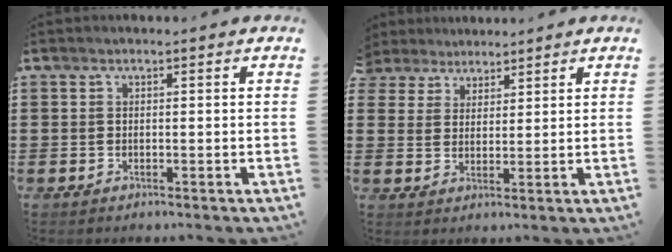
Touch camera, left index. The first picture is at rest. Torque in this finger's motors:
{"motor_torque": [2.14, 0.00, 1.05, 0.21]}